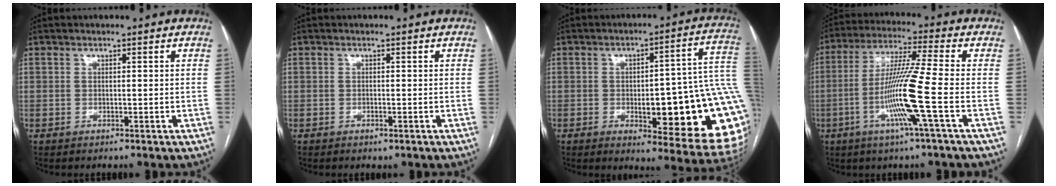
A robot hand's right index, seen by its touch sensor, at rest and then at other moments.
{"total": 0.8, "force": [-0.5, 0.2, 0.6], "torque": [-0.010, -0.002, -0.003]}
{"total": 24.3, "force": [-3.4, 5.0, 23.5], "torque": [-0.195, 0.017, -0.029]}
{"total": 12.3, "force": [-3.5, -1.8, 11.6], "torque": [-0.229, -0.010, -0.075]}